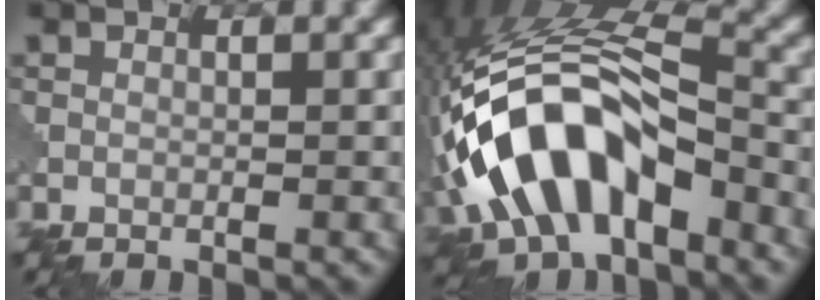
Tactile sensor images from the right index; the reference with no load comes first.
{"total": 11.7, "force": [-4.7, 6.0, 8.9], "torque": [-0.172, 0.018, -0.091]}